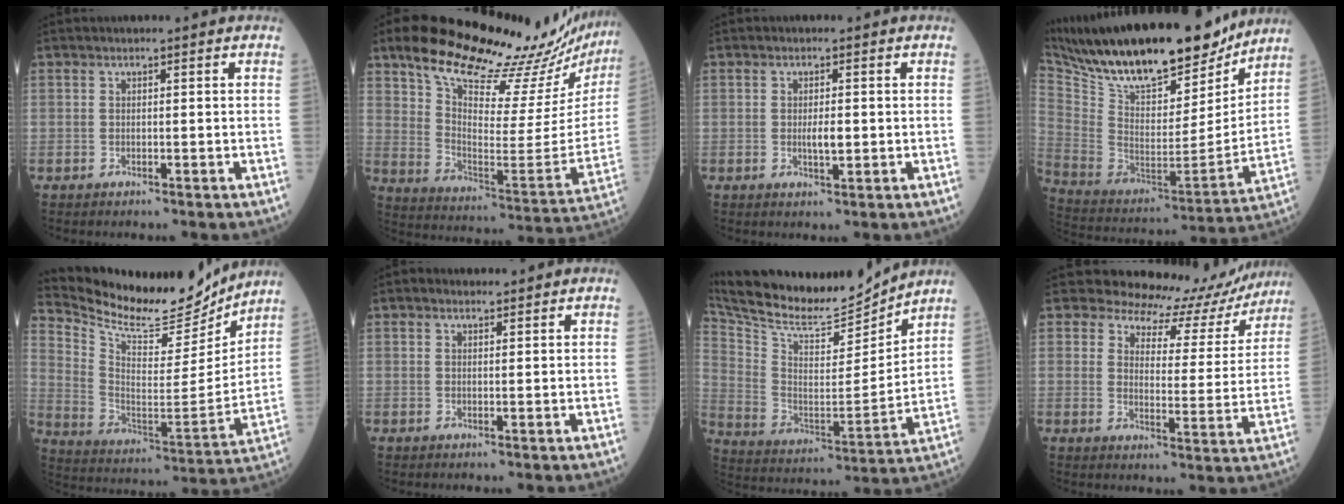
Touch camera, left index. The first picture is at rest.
{"total": 27.3, "force": [23.9, 3.7, 12.6], "torque": [-0.209, -0.065, 0.331]}
{"total": 2.3, "force": [-0.1, 0.7, 2.2], "torque": [-0.043, -0.002, 0.001]}
{"total": 26.6, "force": [21.7, 7.7, 13.3], "torque": [-0.249, -0.005, 0.348]}
{"total": 18.7, "force": [17.5, 3.9, 5.3], "torque": [-0.117, -0.037, 0.281]}
{"total": 1.2, "force": [1.1, 0.5, 0.3], "torque": [-0.015, 0.008, 0.018]}
{"total": 19.9, "force": [18.5, 3.4, 6.7], "torque": [-0.141, -0.013, 0.312]}
{"total": 13.1, "force": [12.4, 4.2, 1.0], "torque": [0.004, -0.031, 0.135]}